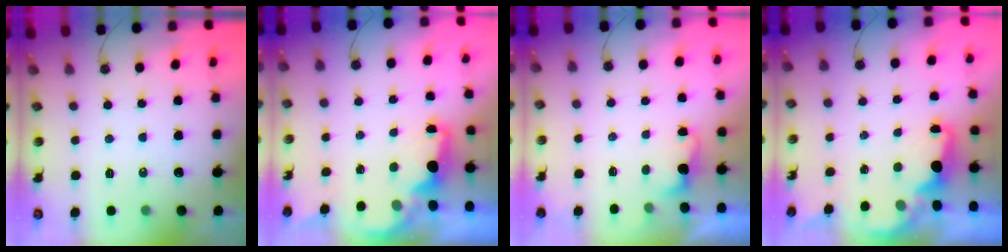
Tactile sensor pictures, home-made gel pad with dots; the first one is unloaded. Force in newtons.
{"total": 2.3, "press": 2.2, "slide": 0.8}
{"total": 2.1, "press": 2.0, "slide": 0.9}
{"total": 2.3, "press": 2.1, "slide": 0.8}